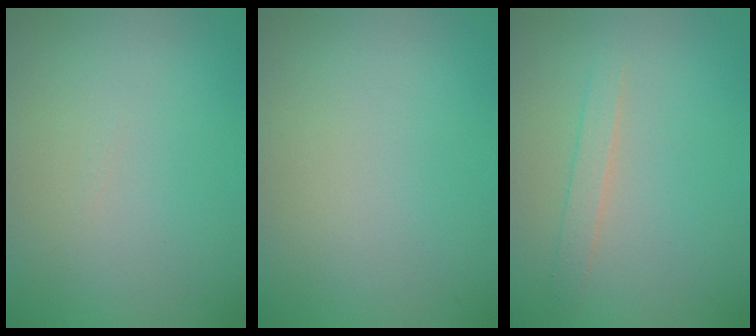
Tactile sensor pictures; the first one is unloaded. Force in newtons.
{"total": 0.0}
{"total": 1.5, "press": 1.5, "slide": 0.0}